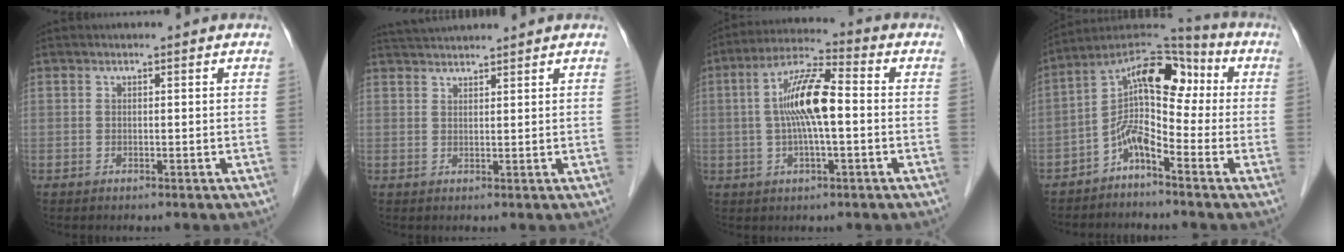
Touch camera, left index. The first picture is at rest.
{"total": 5.0, "force": [4.8, -0.5, 1.4], "torque": [-0.023, 0.033, 0.083]}
{"total": 9.9, "force": [0.0, 1.9, 9.8], "torque": [-0.195, 0.017, -0.007]}
{"total": 9.9, "force": [-1.4, 4.2, 8.8], "torque": [-0.158, 0.047, -0.035]}